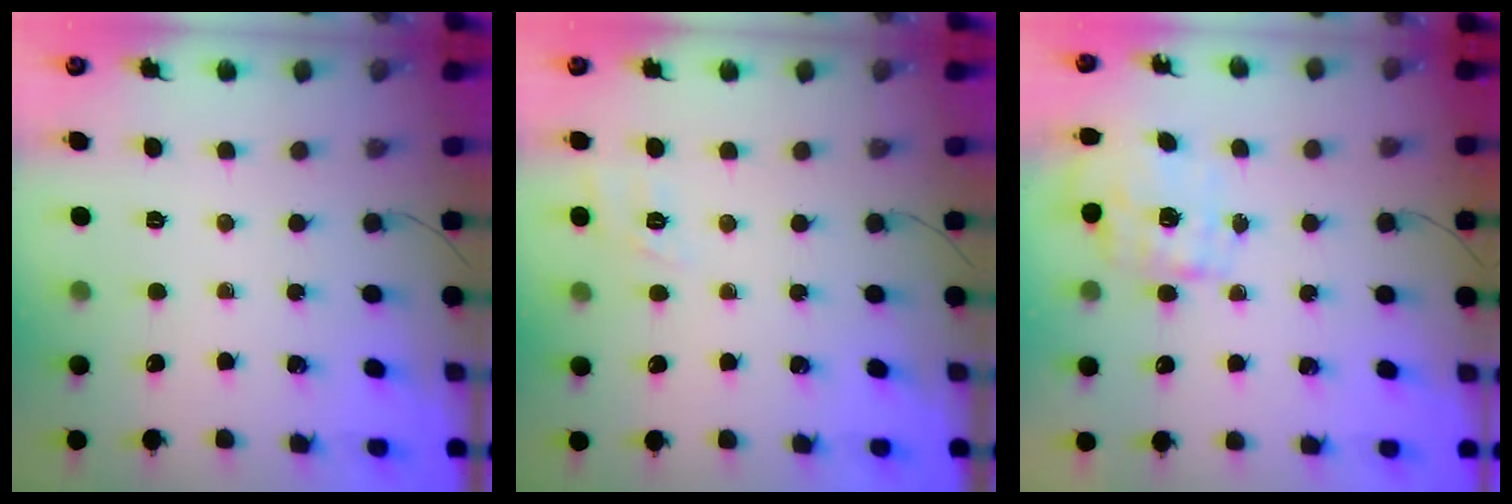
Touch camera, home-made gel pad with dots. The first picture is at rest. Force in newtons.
{"total": 3.0, "press": 2.4, "slide": 1.7}
{"total": 2.3, "press": 2.3, "slide": 0.5}